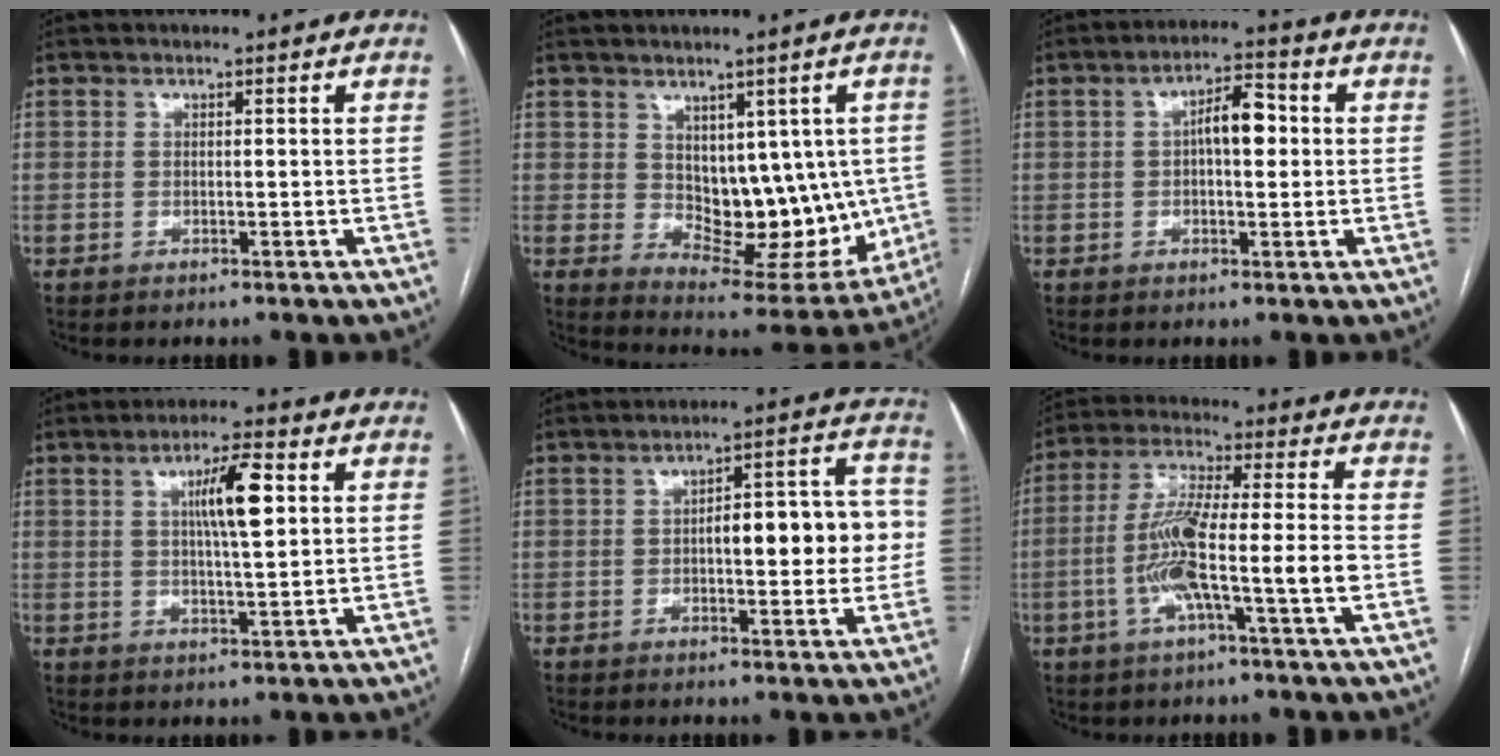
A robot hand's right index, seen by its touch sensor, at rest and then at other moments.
{"total": 13.1, "force": [0.6, 7.6, 10.7], "torque": [-0.121, 0.002, 0.035]}
{"total": 5.9, "force": [0.6, 2.1, 5.4], "torque": [-0.090, 0.017, 0.006]}
{"total": 7.5, "force": [2.0, 0.9, 7.1], "torque": [-0.123, 0.007, 0.035]}
{"total": 10.7, "force": [-0.4, 3.4, 10.1], "torque": [-0.129, 0.036, -0.002]}
{"total": 12.0, "force": [-3.1, 0.3, 11.6], "torque": [-0.225, 0.009, -0.061]}